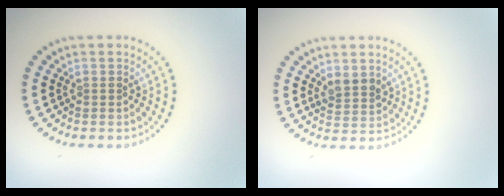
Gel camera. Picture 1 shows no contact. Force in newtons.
{"total": 2.1, "press": 1.9, "slide": 0.7}